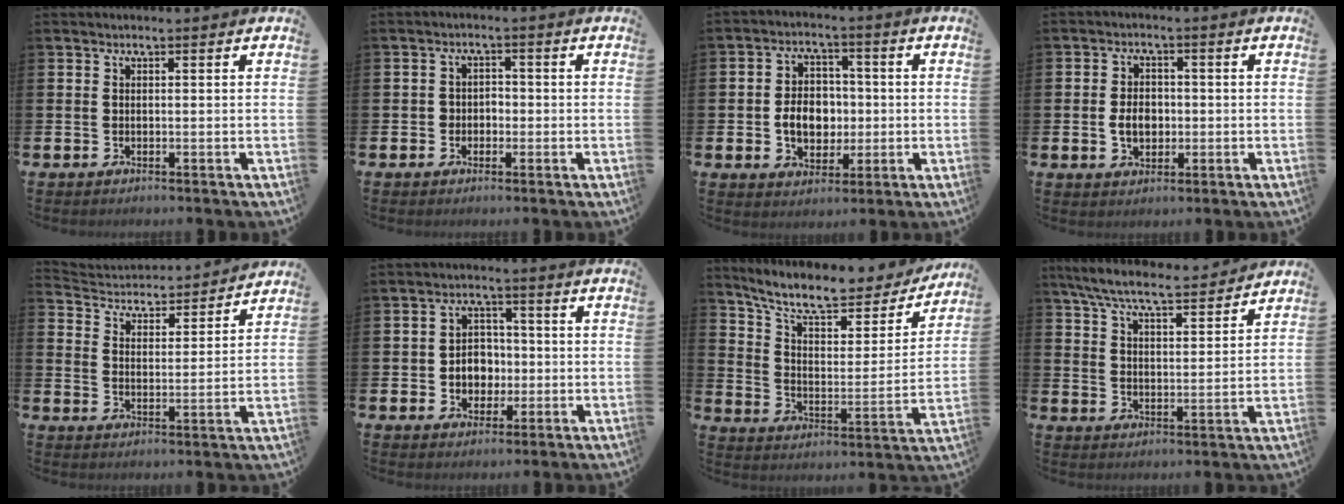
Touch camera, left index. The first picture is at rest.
{"total": 2.1, "force": [-0.9, 1.8, 0.6], "torque": [-0.009, 0.005, -0.025]}
{"total": 6.3, "force": [-0.6, 5.0, 3.7], "torque": [-0.049, 0.003, -0.021]}
{"total": 3.9, "force": [-0.5, 2.9, 2.6], "torque": [-0.031, 0.000, -0.018]}
{"total": 3.9, "force": [3.8, 1.0, -0.1], "torque": [-0.028, -0.038, 0.060]}
{"total": 4.2, "force": [-0.4, 3.9, 1.7], "torque": [-0.023, 0.000, -0.017]}
{"total": 10.0, "force": [8.6, 2.8, 4.2], "torque": [-0.110, -0.057, 0.146]}
{"total": 7.3, "force": [6.8, 0.8, 2.5], "torque": [-0.078, -0.036, 0.120]}